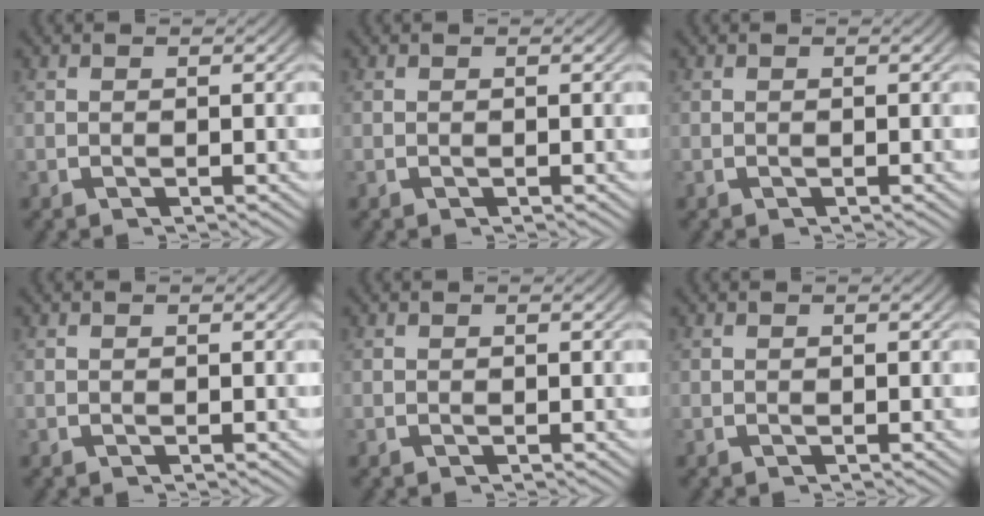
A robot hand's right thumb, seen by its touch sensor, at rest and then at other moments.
{"total": 0.0}
{"total": 0.0}
{"total": 0.0}
{"total": 0.0}
{"total": 0.0}